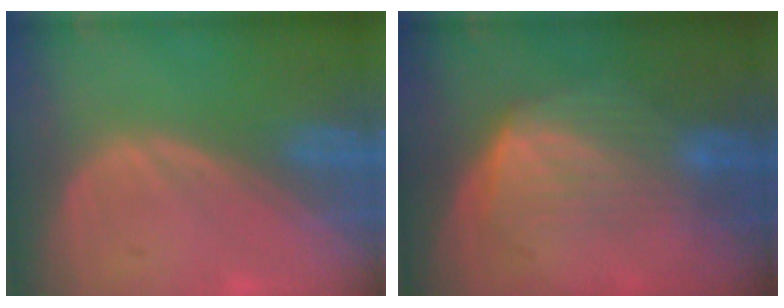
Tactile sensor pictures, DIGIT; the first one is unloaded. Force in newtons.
{"total": 6.3, "press": 6.0, "slide": 1.9}